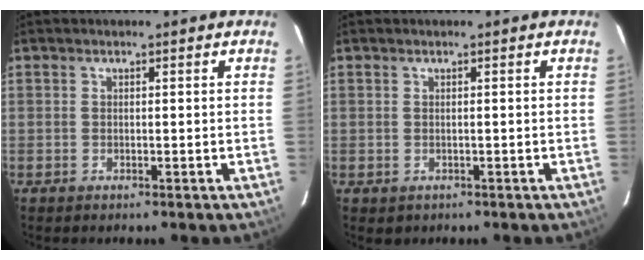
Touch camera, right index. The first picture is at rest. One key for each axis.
{"total": 0.8, "fx": -0.3, "fy": 0.6, "fz": 0.6, "tx": -0.010, "ty": 0.002, "tz": 0.001}